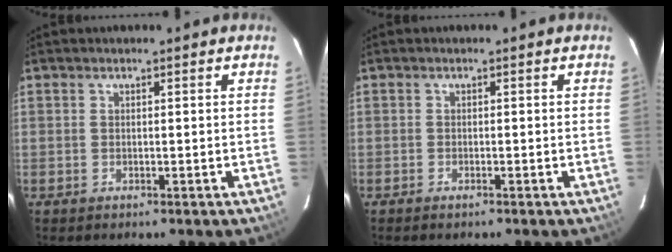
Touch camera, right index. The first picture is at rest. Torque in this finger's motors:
{"motor_torque": [-0.13, -0.14, 0.04, 0.01]}